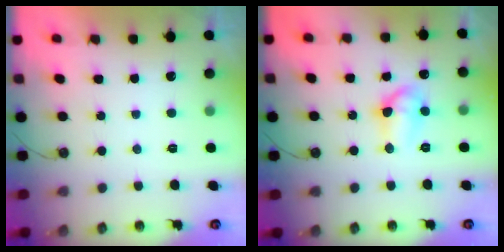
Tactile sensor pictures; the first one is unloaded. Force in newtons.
{"total": 8.4, "press": 8.3, "slide": 0.9}